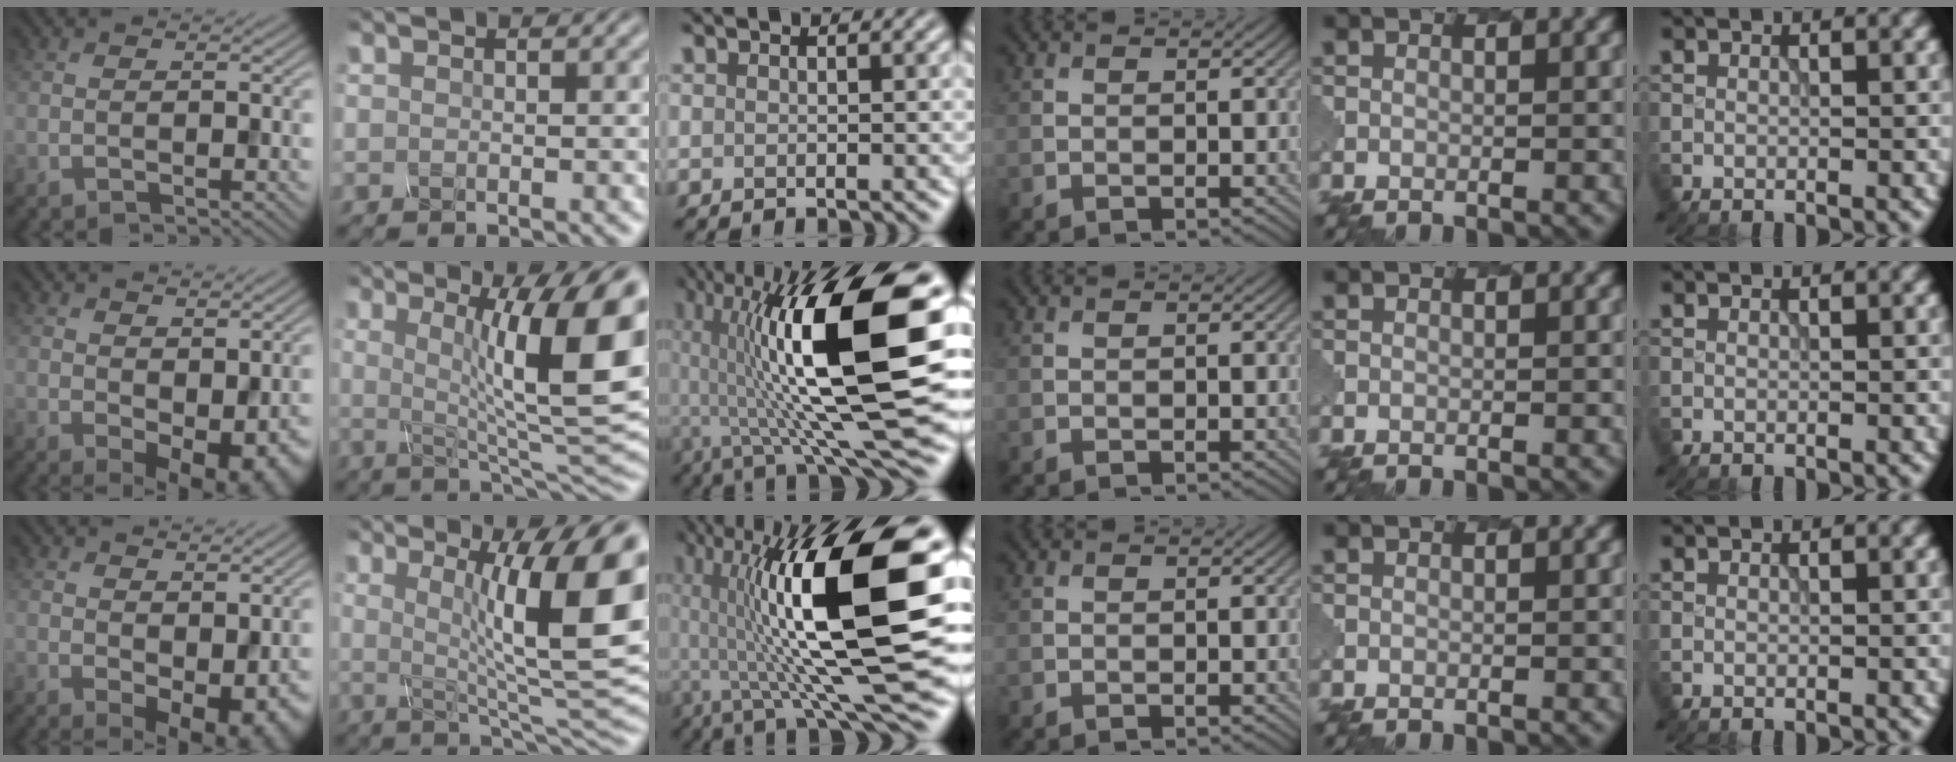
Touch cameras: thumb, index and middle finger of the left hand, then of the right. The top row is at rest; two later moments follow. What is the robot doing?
{"motion": "pour", "object": "mug"}